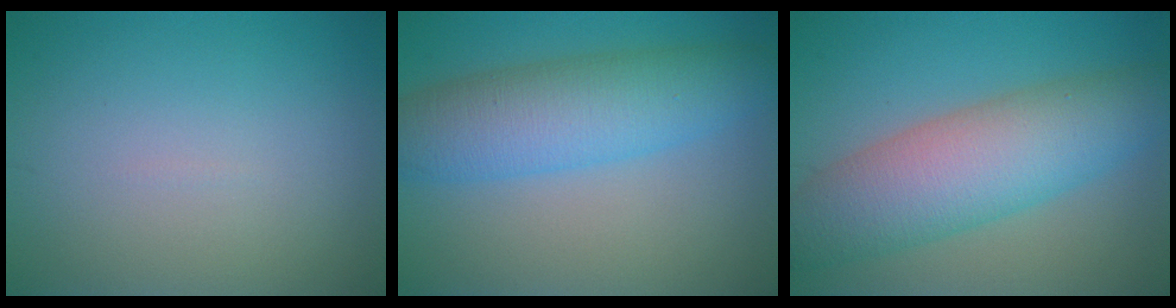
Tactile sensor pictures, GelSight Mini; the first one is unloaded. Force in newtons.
{"total": 7.2, "press": 7.2, "slide": 0.1}
{"total": 8.7, "press": 8.6, "slide": 0.3}